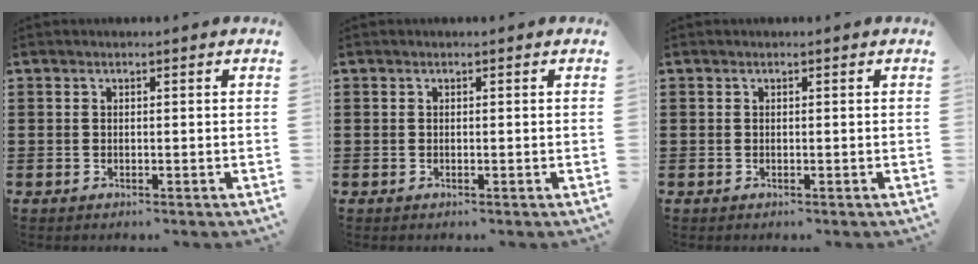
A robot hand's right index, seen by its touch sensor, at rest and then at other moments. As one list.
[{"total": 0.0}, {"total": 0.0}]